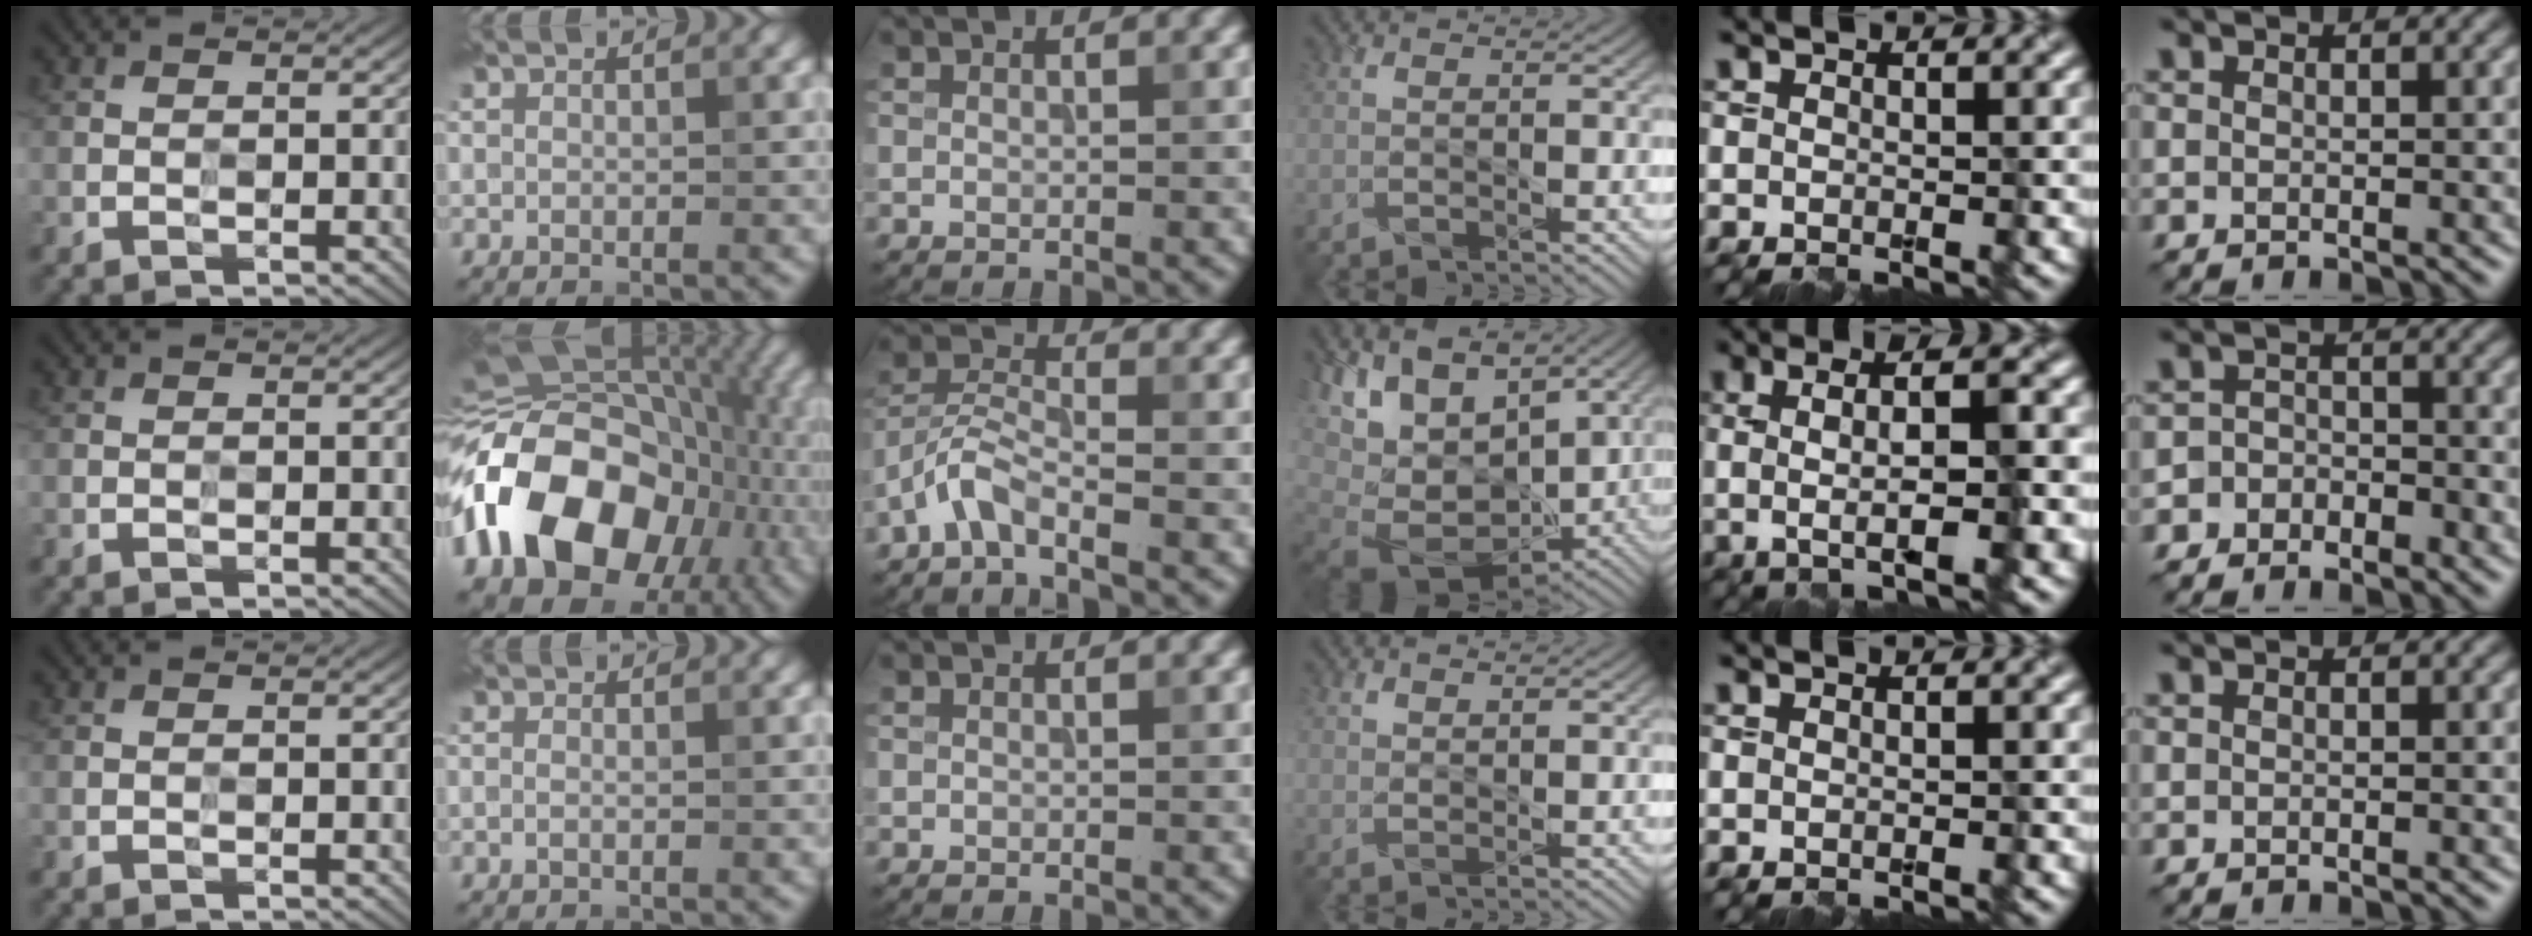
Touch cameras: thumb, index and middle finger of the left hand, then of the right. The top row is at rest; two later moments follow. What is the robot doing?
{"motion": "wipe", "object": "paper plate"}